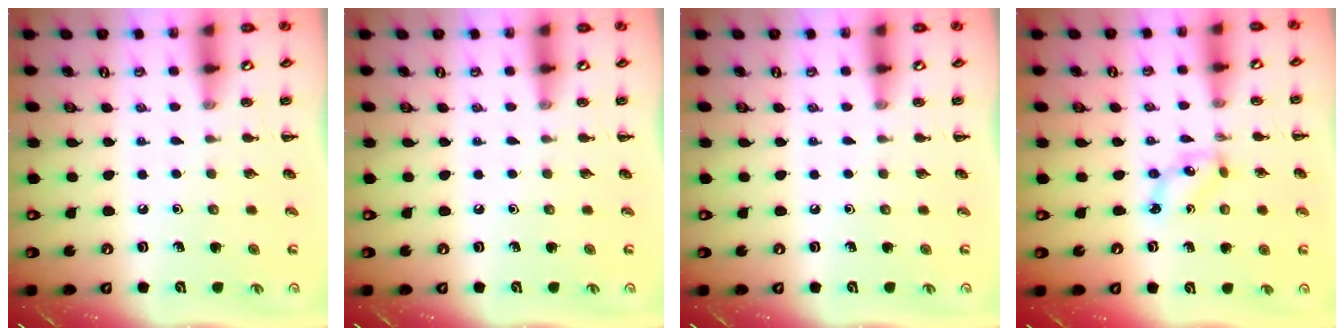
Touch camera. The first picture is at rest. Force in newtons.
{"total": 0.0}
{"total": 0.0}
{"total": 3.3, "press": 3.2, "slide": 0.8}